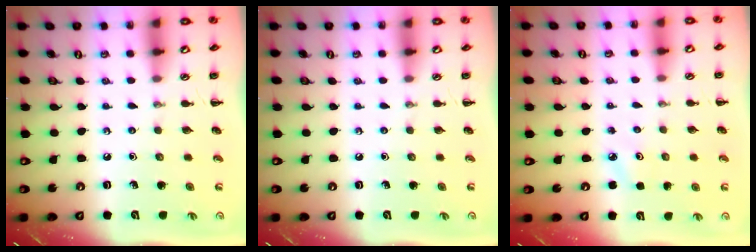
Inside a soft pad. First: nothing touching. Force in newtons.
{"total": 0.0}
{"total": 2.7, "press": 2.5, "slide": 0.8}